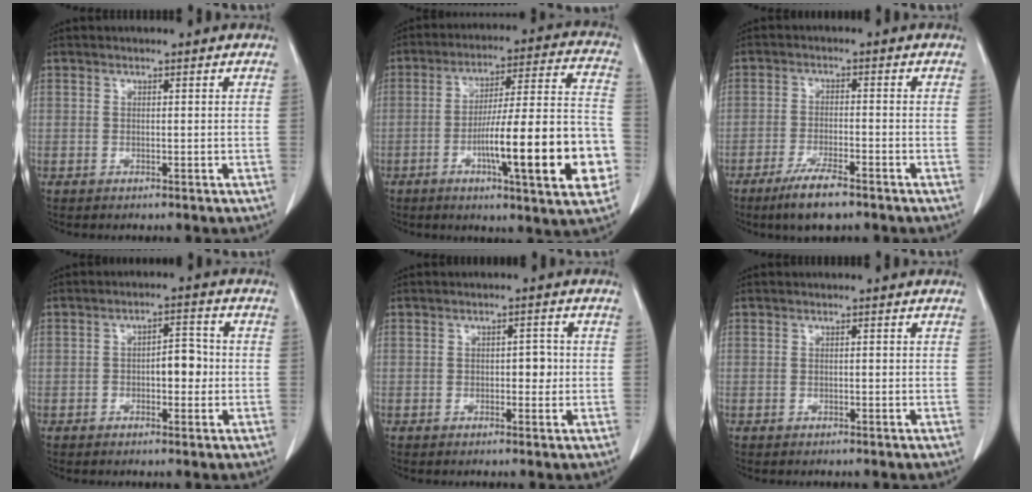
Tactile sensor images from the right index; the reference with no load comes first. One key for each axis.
{"total": 20.1, "fx": -5.9, "fy": 1.9, "fz": 19.1, "tx": -0.244, "ty": 0.015, "tz": -0.080}
{"total": 6.7, "fx": -4.8, "fy": 0.9, "fz": 4.6, "tx": -0.087, "ty": -0.013, "tz": -0.081}
{"total": 4.4, "fx": -0.4, "fy": 2.1, "fz": 3.9, "tx": -0.047, "ty": 0.016, "tz": -0.003}
{"total": 2.4, "fx": 0.0, "fy": 1.4, "fz": 2.0, "tx": -0.016, "ty": 0.007, "tz": 0.002}
{"total": 0.0}